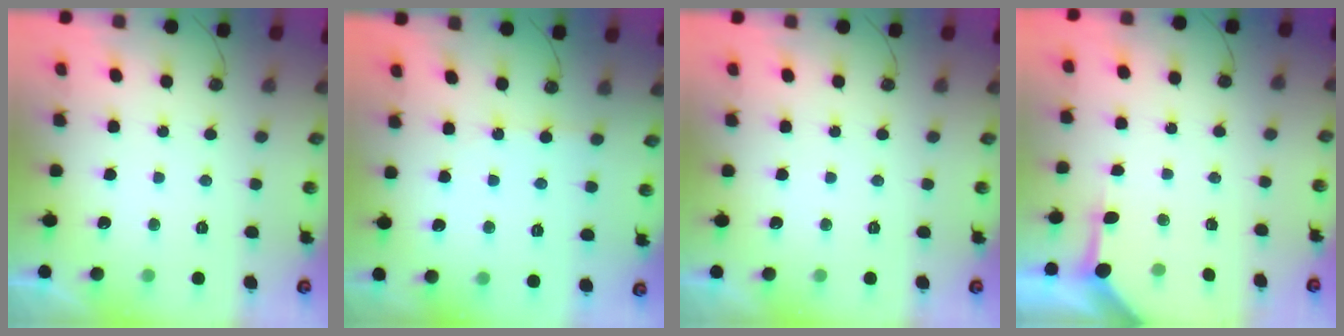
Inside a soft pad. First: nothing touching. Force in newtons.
{"total": 2.2, "press": 2.1, "slide": 0.3}
{"total": 0.0}
{"total": 3.9, "press": 3.9, "slide": 0.4}